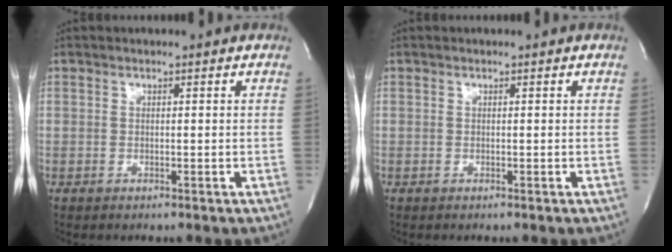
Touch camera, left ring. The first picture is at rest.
{"total": 0.0}